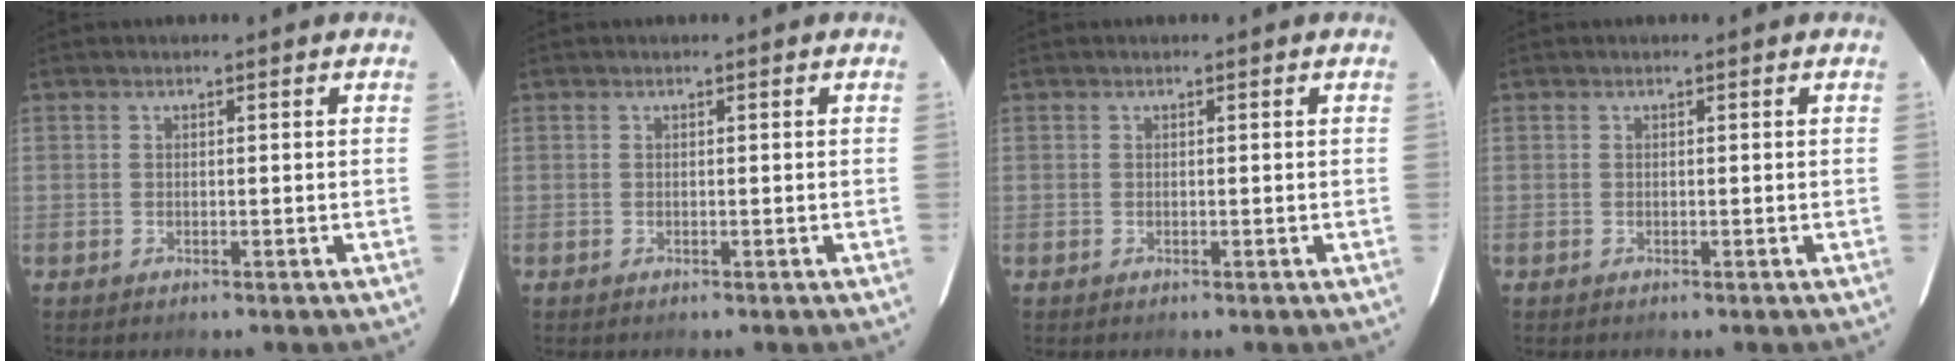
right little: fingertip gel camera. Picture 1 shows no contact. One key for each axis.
{"total": 0.0}
{"total": 0.0}
{"total": 0.0}